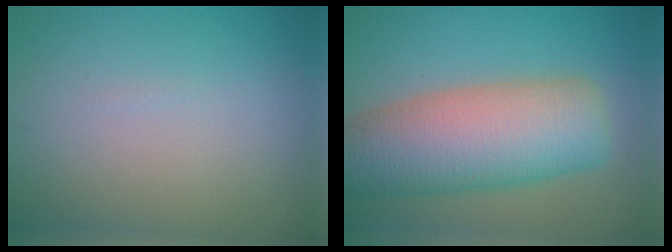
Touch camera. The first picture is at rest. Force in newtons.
{"total": 11.1, "press": 11.1, "slide": 0.7}